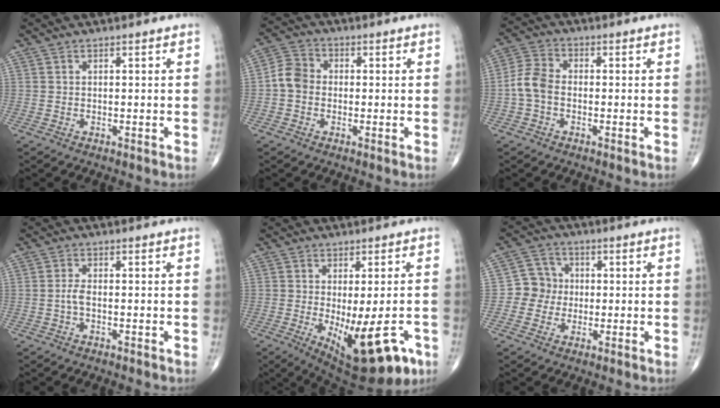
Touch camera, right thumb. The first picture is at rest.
{"total": 5.3, "force": [-0.7, 4.5, 2.7], "torque": [-0.039, 0.017, -0.025]}
{"total": 5.6, "force": [-1.1, 3.9, 3.9], "torque": [-0.080, 0.017, -0.034]}
{"total": 1.7, "force": [-0.4, 0.6, 1.5], "torque": [-0.033, 0.001, -0.011]}
{"total": 16.1, "force": [-6.0, 6.0, 13.7], "torque": [-0.163, -0.013, -0.070]}
{"total": 5.8, "force": [-0.5, 5.6, 1.4], "torque": [0.010, 0.013, -0.021]}